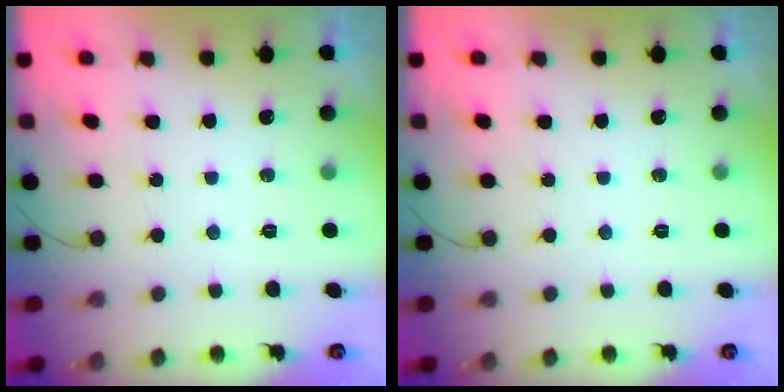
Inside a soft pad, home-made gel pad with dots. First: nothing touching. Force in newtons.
{"total": 0.0}